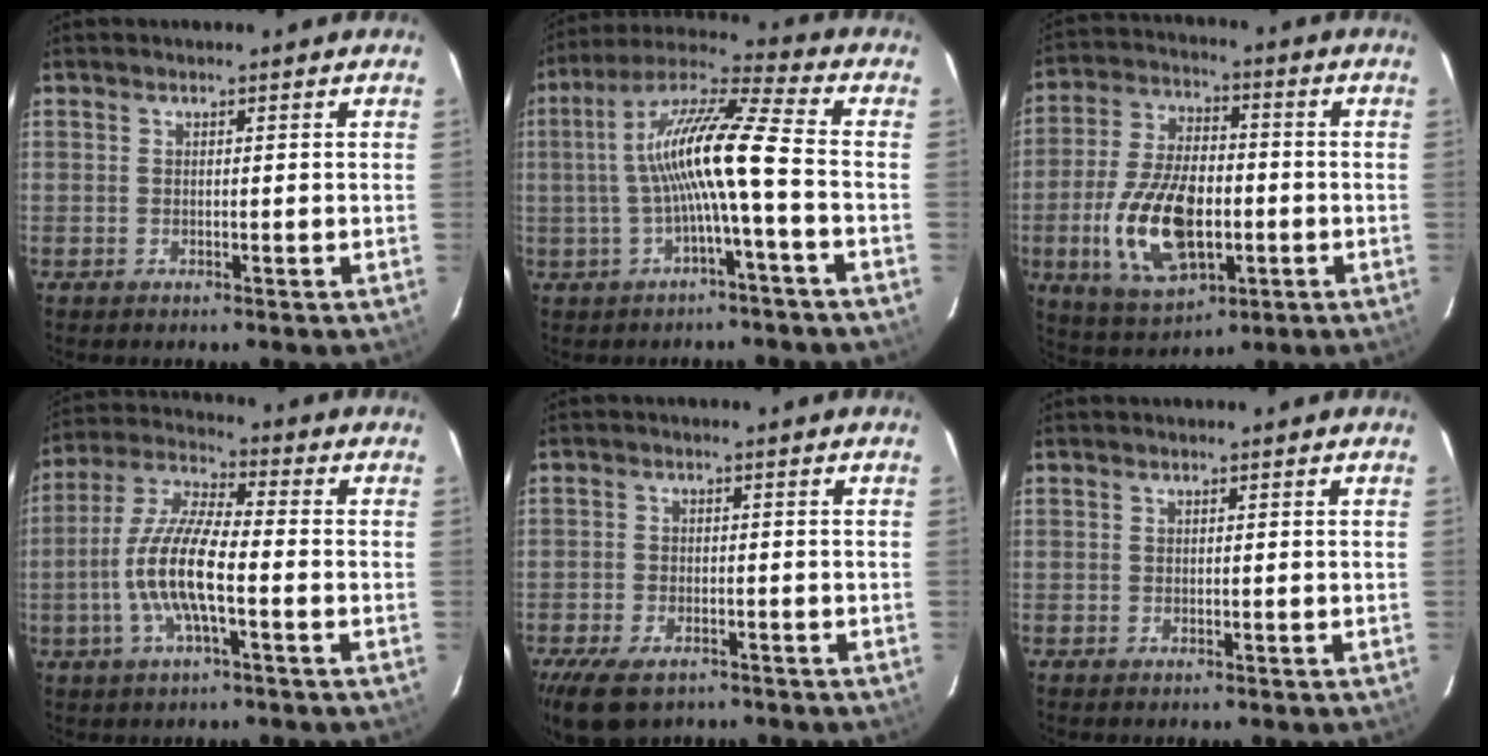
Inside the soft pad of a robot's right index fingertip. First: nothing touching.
{"total": 12.8, "force": [-1.8, 0.3, 12.7], "torque": [-0.246, 0.017, -0.033]}
{"total": 17.2, "force": [-4.2, 9.0, 14.0], "torque": [-0.291, -0.002, -0.062]}
{"total": 12.1, "force": [-3.2, 2.7, 11.3], "torque": [-0.238, 0.002, -0.064]}
{"total": 9.1, "force": [-6.2, 4.6, 4.8], "torque": [-0.118, -0.017, -0.108]}
{"total": 0.0}